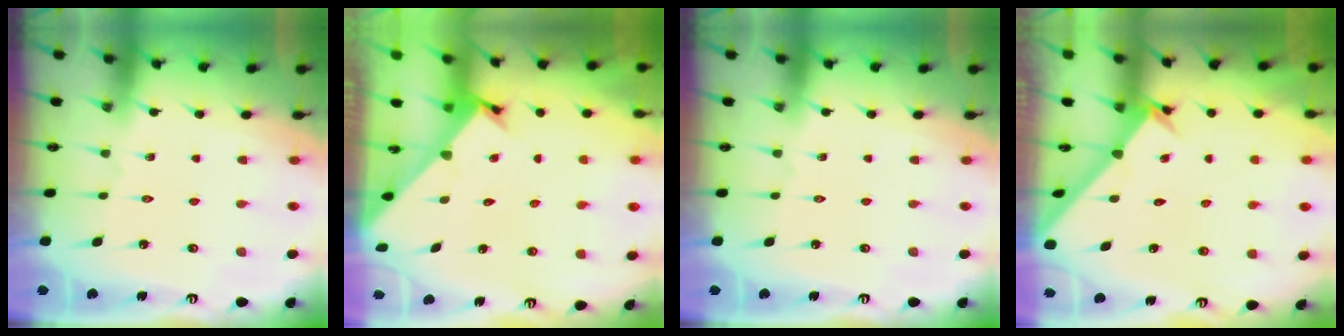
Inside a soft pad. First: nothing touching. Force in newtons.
{"total": 2.4, "press": 2.4, "slide": 0.2}
{"total": 0.0}
{"total": 2.0, "press": 2.0, "slide": 0.2}